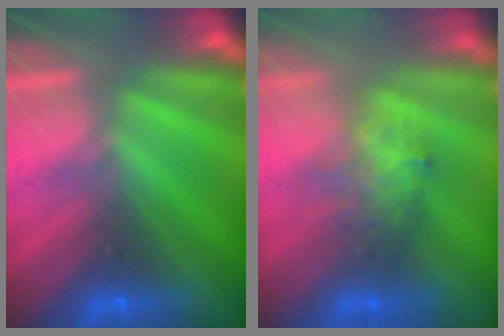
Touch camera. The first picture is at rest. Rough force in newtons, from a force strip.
{"total": 2.6}